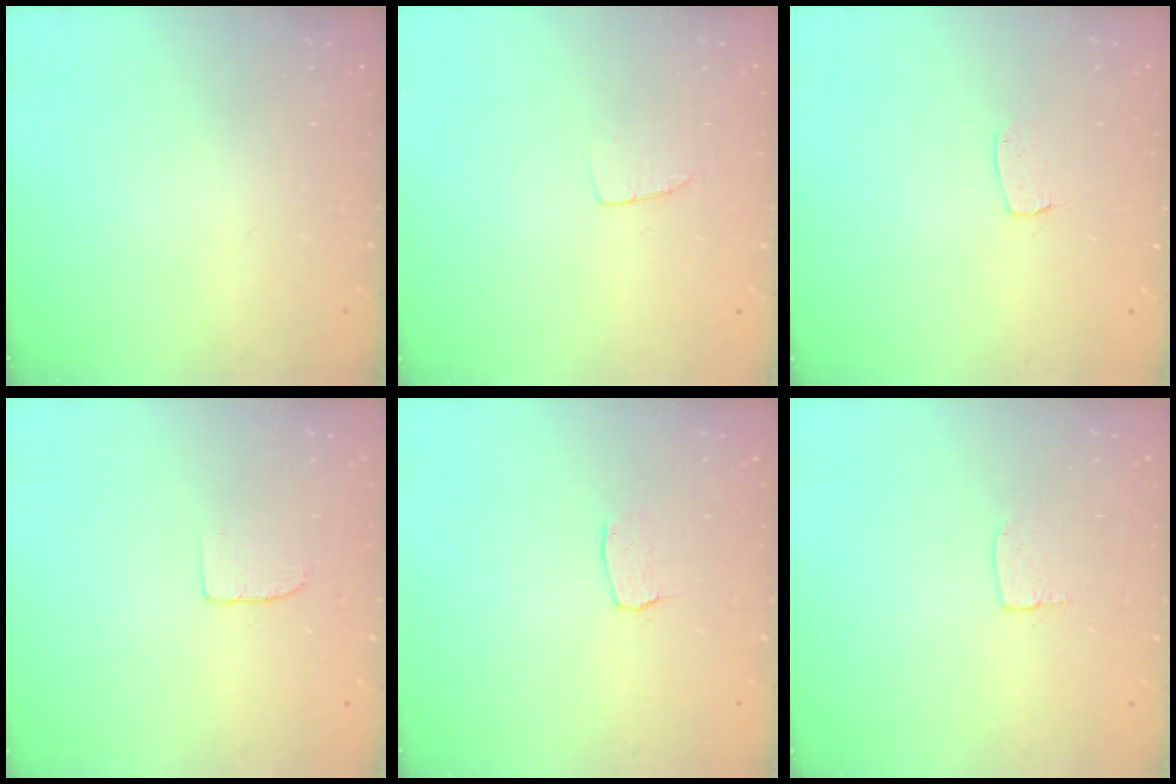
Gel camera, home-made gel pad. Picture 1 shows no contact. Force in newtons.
{"total": 3.8, "press": 3.7, "slide": 0.2}
{"total": 4.5, "press": 4.5, "slide": 0.3}
{"total": 3.7, "press": 3.7, "slide": 0.3}
{"total": 2.9, "press": 2.9, "slide": 0.2}
{"total": 3.7, "press": 3.7, "slide": 0.2}